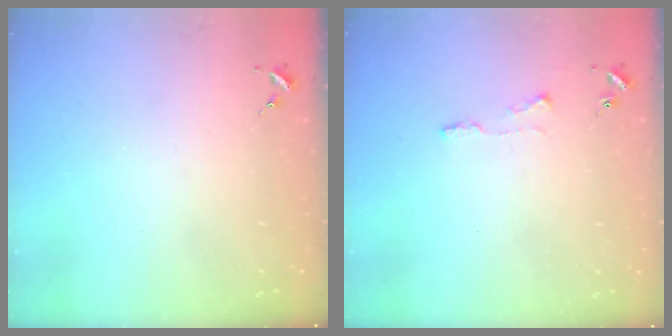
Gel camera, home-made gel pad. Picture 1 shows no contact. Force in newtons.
{"total": 3.9, "press": 3.9, "slide": 0.3}